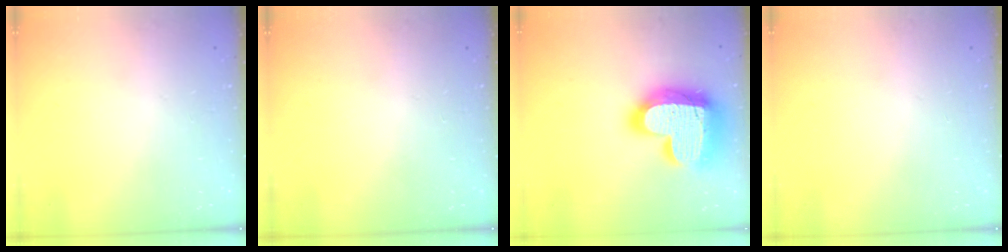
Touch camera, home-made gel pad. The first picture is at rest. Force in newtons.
{"total": 0.0}
{"total": 26.7, "press": 26.6, "slide": 1.8}
{"total": 0.0}